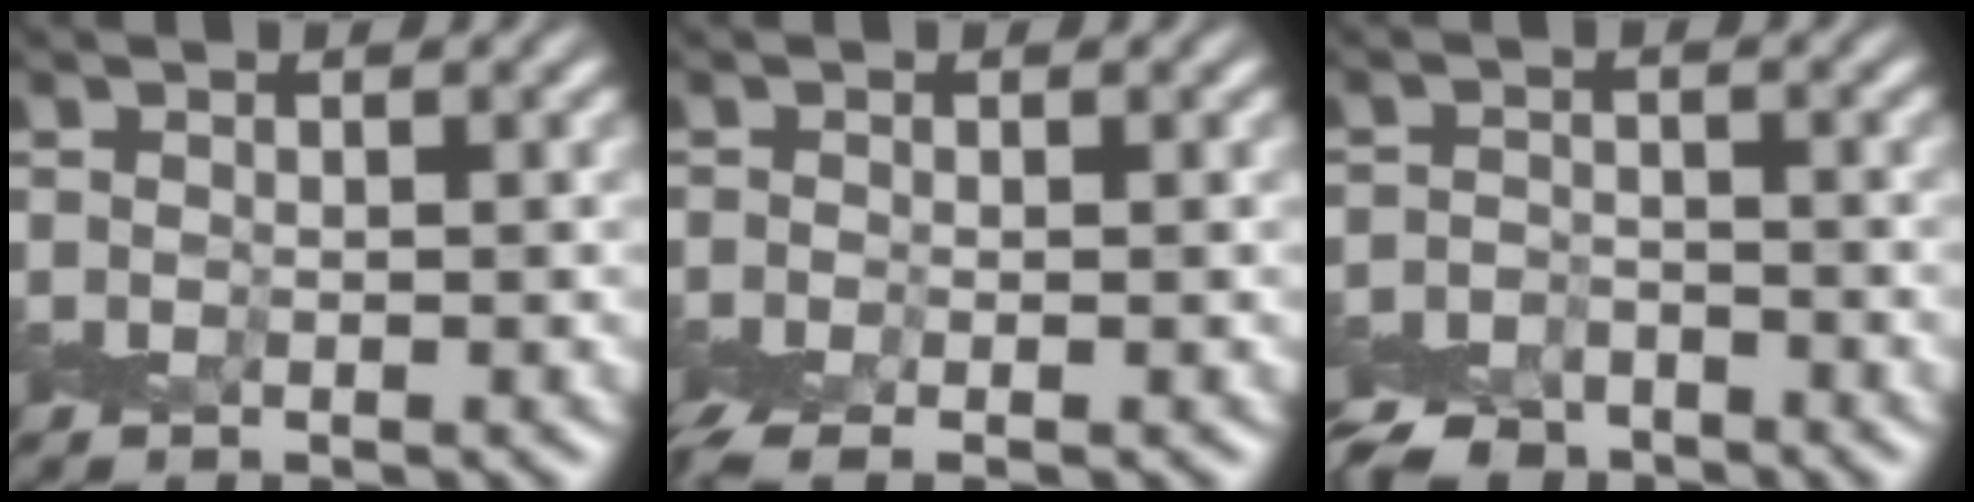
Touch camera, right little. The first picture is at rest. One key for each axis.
{"total": 2.6, "fx": -1.7, "fy": 0.8, "fz": 1.8, "tx": -0.041, "ty": -0.008, "tz": -0.041}
{"total": 3.6, "fx": -3.4, "fy": 1.2, "fz": 0.4, "tx": -0.002, "ty": -0.004, "tz": -0.067}